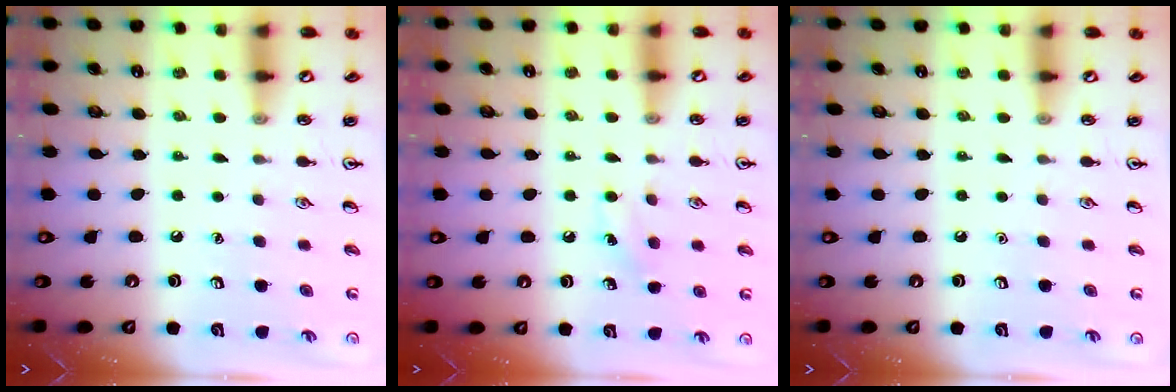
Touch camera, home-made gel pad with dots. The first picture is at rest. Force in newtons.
{"total": 4.9, "press": 4.6, "slide": 1.6}
{"total": 0.0}